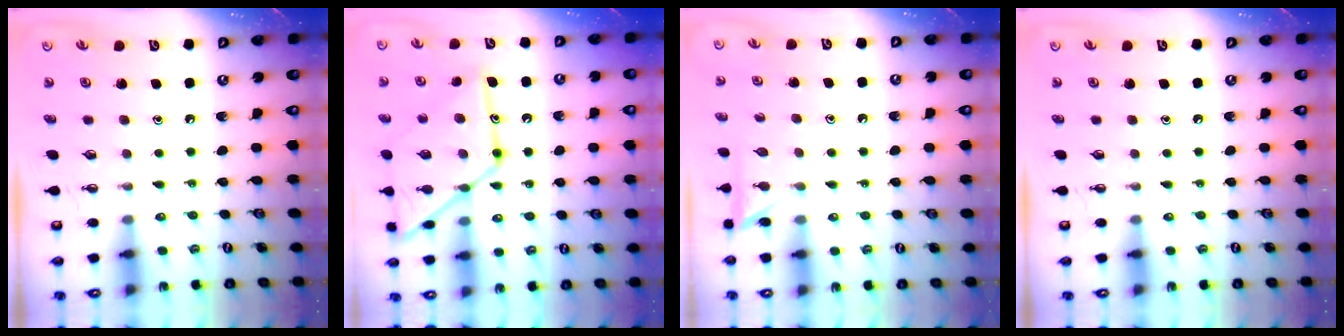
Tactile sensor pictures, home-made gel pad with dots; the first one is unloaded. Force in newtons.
{"total": 17.1, "press": 17.1, "slide": 1.3}
{"total": 5.4, "press": 5.3, "slide": 0.6}
{"total": 0.0}